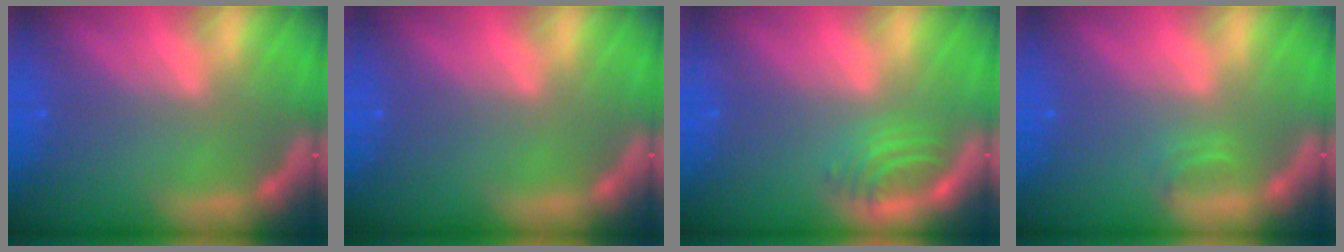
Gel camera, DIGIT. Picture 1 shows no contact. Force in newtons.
{"total": 0.0}
{"total": 2.9}
{"total": 0.9}